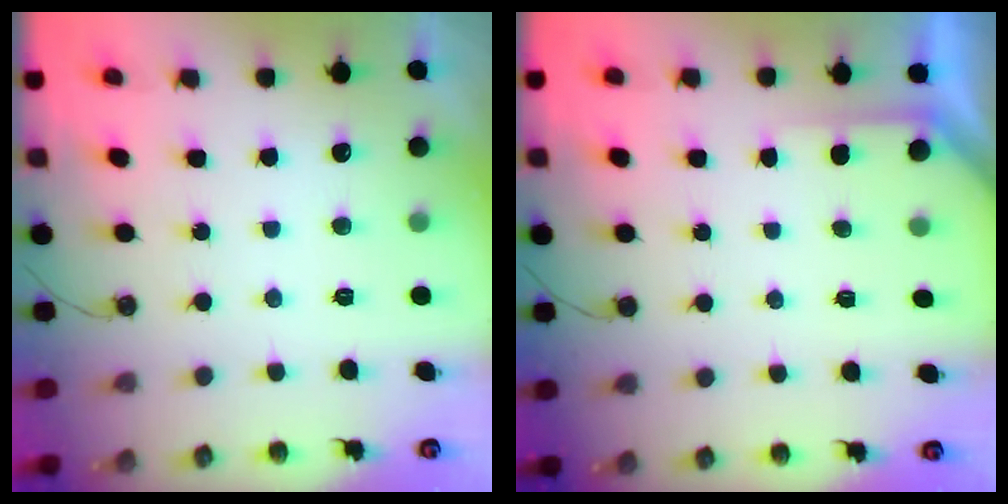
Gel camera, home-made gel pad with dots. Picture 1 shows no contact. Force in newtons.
{"total": 2.4, "press": 2.4, "slide": 0.2}